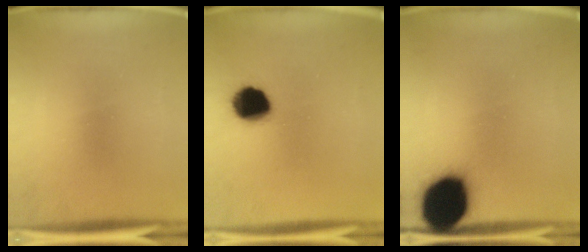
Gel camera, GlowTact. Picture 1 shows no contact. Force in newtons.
{"total": 10.6}
{"total": 18.8}